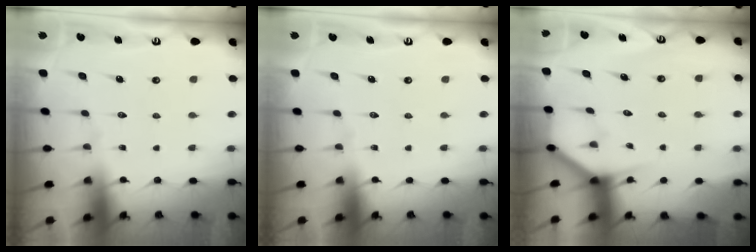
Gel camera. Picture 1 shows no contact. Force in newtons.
{"total": 0.0}
{"total": 3.8, "press": 3.8, "slide": 0.3}